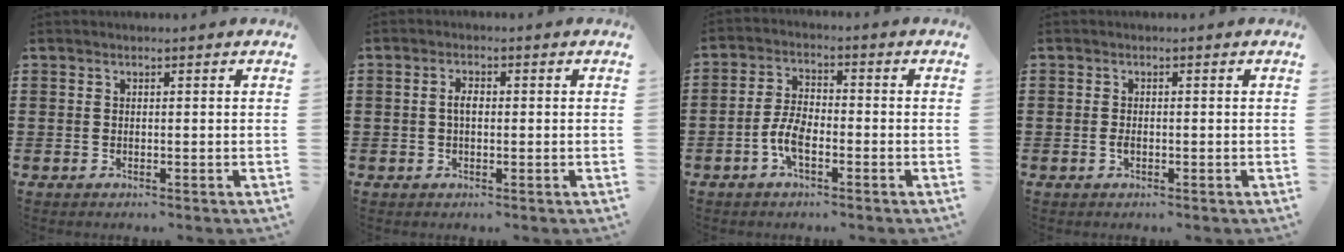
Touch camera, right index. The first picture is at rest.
{"total": 2.2, "force": [0.0, 1.1, 2.0], "torque": [-0.038, 0.005, -0.001]}
{"total": 5.4, "force": [-2.1, 2.4, 4.3], "torque": [-0.108, -0.003, -0.048]}
{"total": 1.1, "force": [-0.3, 0.6, 0.9], "torque": [-0.019, -0.003, -0.005]}